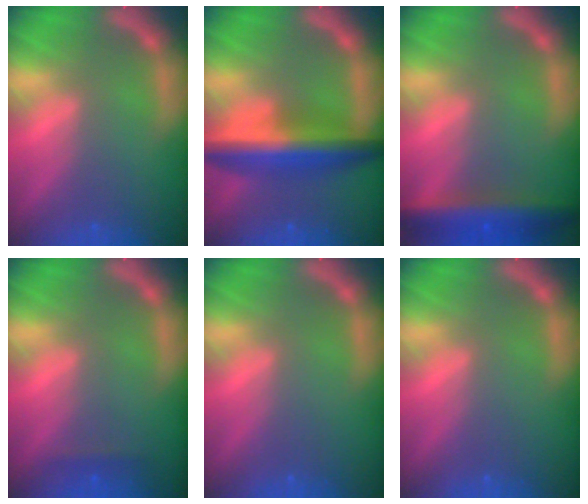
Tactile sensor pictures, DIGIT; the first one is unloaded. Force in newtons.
{"total": 8.0}
{"total": 6.4}
{"total": 0.9}
{"total": 0.0}
{"total": 0.0}